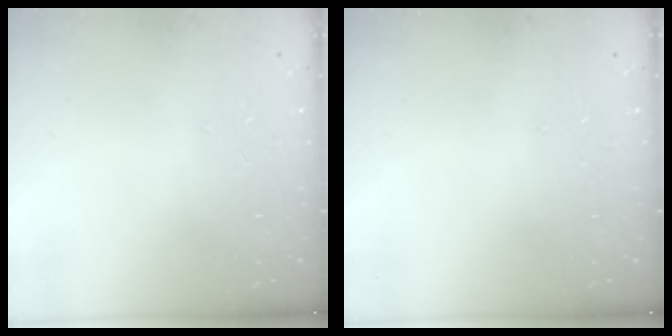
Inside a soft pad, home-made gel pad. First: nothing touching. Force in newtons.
{"total": 0.0}